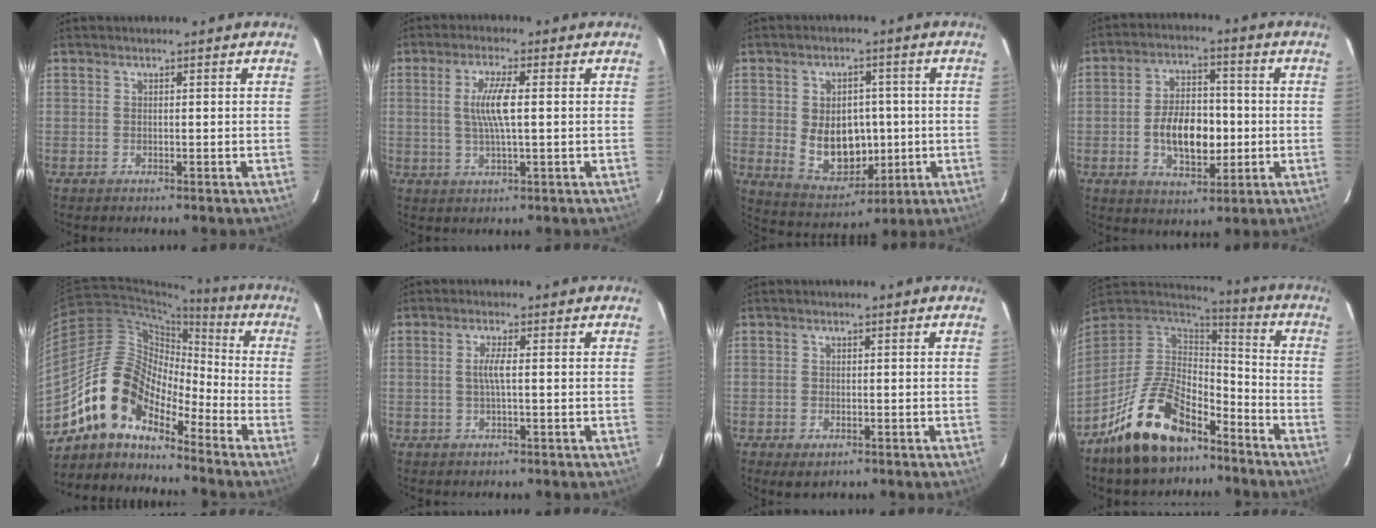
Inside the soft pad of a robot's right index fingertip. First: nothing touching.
{"total": 6.2, "force": [0.5, 0.7, 6.1], "torque": [-0.115, -0.001, 0.011]}
{"total": 11.3, "force": [-0.5, 8.4, 7.6], "torque": [-0.151, -0.005, 0.019]}
{"total": 11.4, "force": [-2.0, 6.5, 9.2], "torque": [-0.171, 0.014, -0.025]}
{"total": 12.6, "force": [-9.9, 5.5, 5.6], "torque": [-0.094, 0.026, -0.201]}
{"total": 2.5, "force": [-0.1, -0.1, 2.5], "torque": [-0.049, 0.001, -0.003]}
{"total": 2.1, "force": [-1.0, 1.3, 1.3], "torque": [-0.023, -0.007, -0.016]}
{"total": 22.5, "force": [-13.6, 11.6, 13.7], "torque": [-0.287, 0.006, -0.228]}